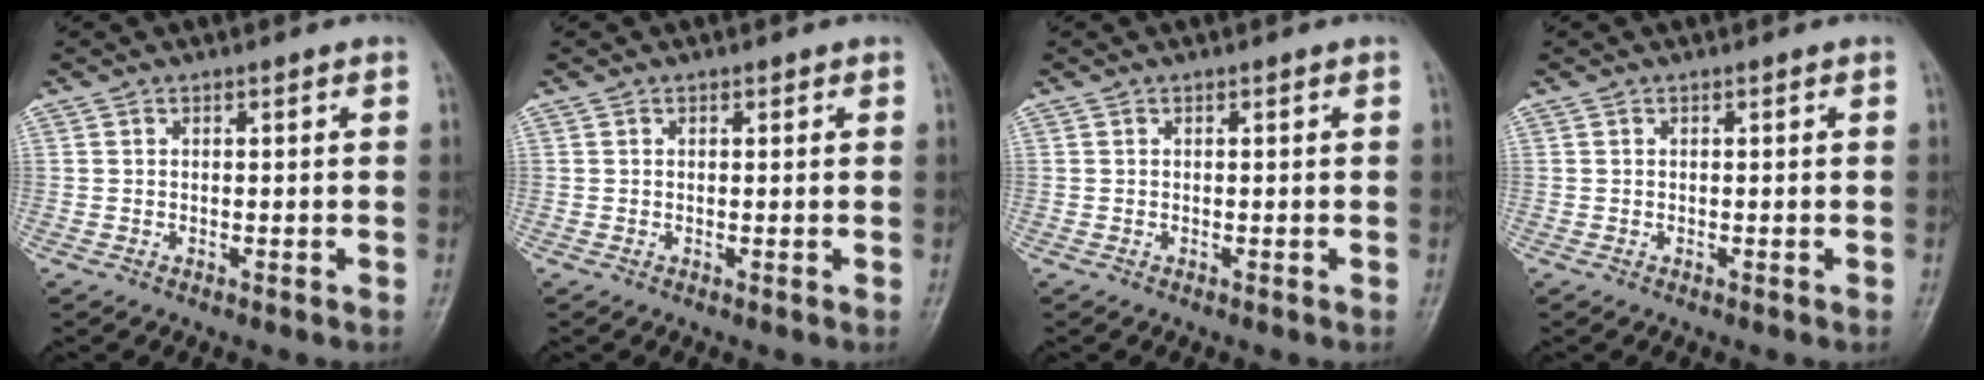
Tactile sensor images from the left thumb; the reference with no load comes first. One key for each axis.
{"total": 0.7, "fx": 0.4, "fy": 0.5, "fz": 0.3, "tx": 0.003, "ty": -0.002, "tz": 0.003}
{"total": 0.0}
{"total": 0.0}